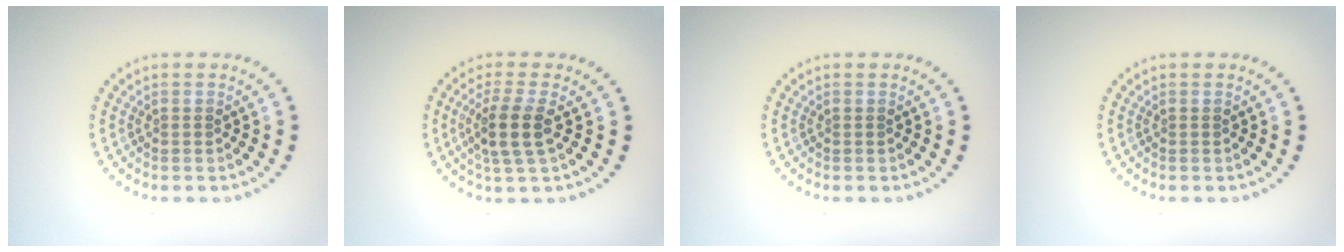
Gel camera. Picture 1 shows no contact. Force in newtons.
{"total": 3.4, "press": 2.8, "slide": 1.9}
{"total": 0.0}
{"total": 0.0}